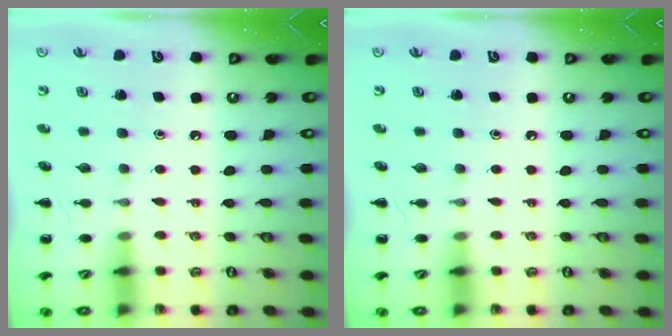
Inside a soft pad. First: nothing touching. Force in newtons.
{"total": 0.0}